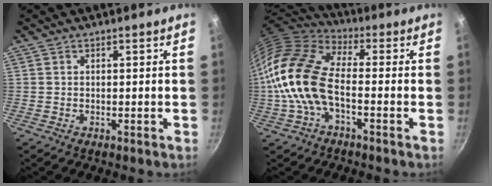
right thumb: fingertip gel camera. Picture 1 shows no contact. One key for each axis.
{"total": 15.8, "fx": -2.6, "fy": 8.3, "fz": 13.1, "tx": -0.245, "ty": 0.030, "tz": -0.067}